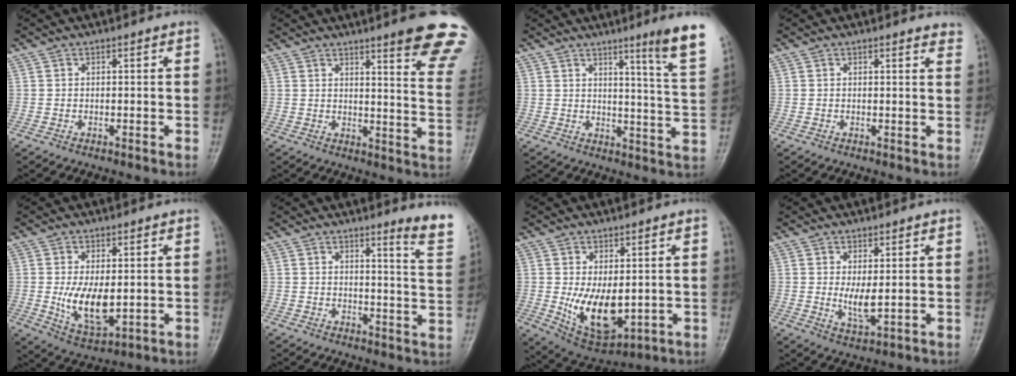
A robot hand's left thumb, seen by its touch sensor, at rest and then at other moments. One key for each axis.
{"total": 16.5, "fx": 11.9, "fy": 1.6, "fz": 11.4, "tx": -0.111, "ty": -0.076, "tz": 0.135}
{"total": 12.1, "fx": 7.4, "fy": -0.4, "fz": 9.6, "tx": -0.124, "ty": -0.054, "tz": 0.094}
{"total": 2.8, "fx": 2.7, "fy": 0.5, "fz": 0.6, "tx": -0.001, "ty": -0.015, "tz": 0.016}
{"total": 9.0, "fx": -0.2, "fy": 4.4, "fz": 7.9, "tx": -0.129, "ty": -0.022, "tz": 0.011}
{"total": 7.7, "fx": 6.0, "fy": -0.1, "fz": 4.8, "tx": -0.052, "ty": -0.056, "tz": 0.061}
{"total": 10.8, "fx": -0.5, "fy": 5.8, "fz": 9.1, "tx": -0.133, "ty": -0.023, "tz": 0.017}
{"total": 4.4, "fx": 0.6, "fy": 1.5, "fz": 4.1, "tx": -0.071, "ty": -0.016, "tz": 0.019}